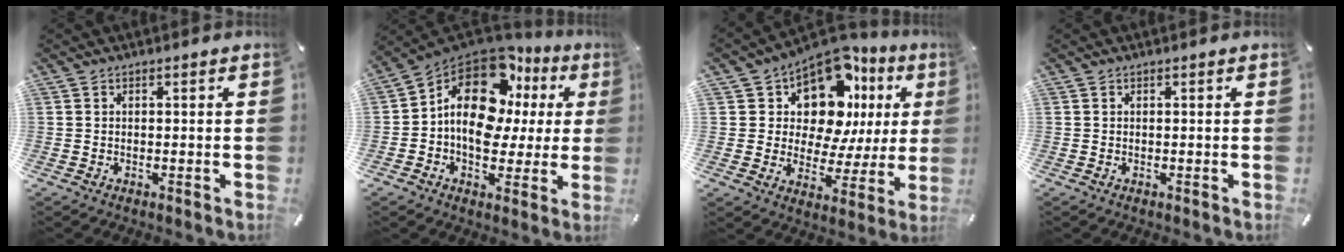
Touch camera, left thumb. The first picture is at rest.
{"total": 17.3, "force": [5.0, 11.9, 11.6], "torque": [-0.189, -0.030, 0.087]}
{"total": 14.4, "force": [8.0, 8.7, 8.1], "torque": [-0.128, -0.069, 0.141]}
{"total": 0.0}